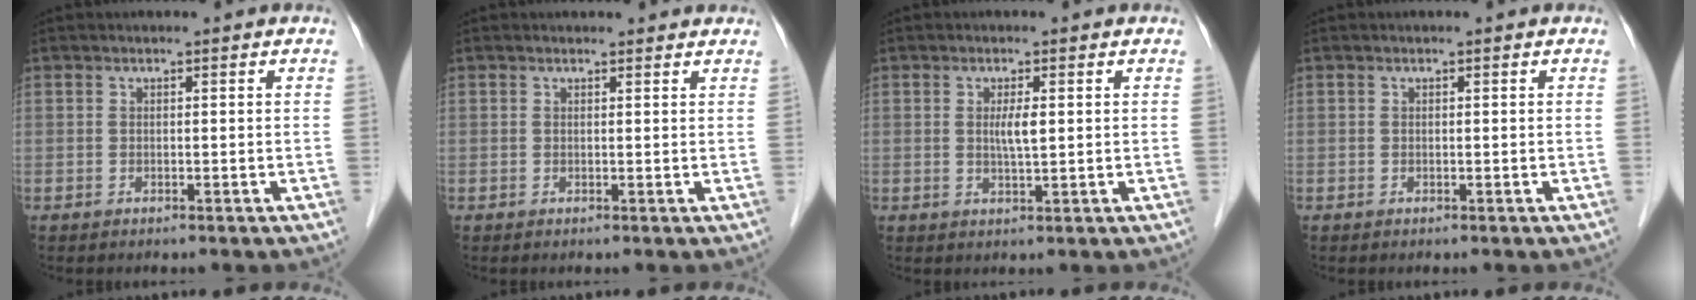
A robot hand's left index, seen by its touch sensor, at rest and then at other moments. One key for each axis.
{"total": 2.9, "fx": 2.8, "fy": 0.8, "fz": 0.5, "tx": -0.009, "ty": 0.008, "tz": 0.024}
{"total": 2.6, "fx": 0.4, "fy": 0.2, "fz": 2.6, "tx": -0.048, "ty": -0.004, "tz": 0.007}
{"total": 0.0}